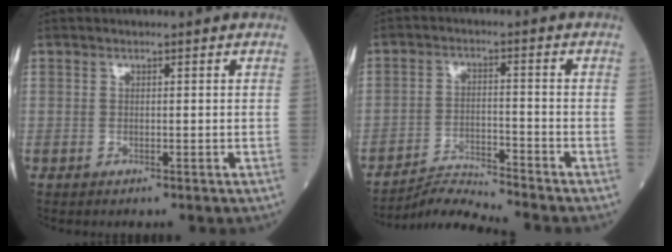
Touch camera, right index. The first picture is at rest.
{"total": 5.8, "force": [-5.4, -2.2, -0.5], "torque": [-0.009, -0.016, -0.096]}